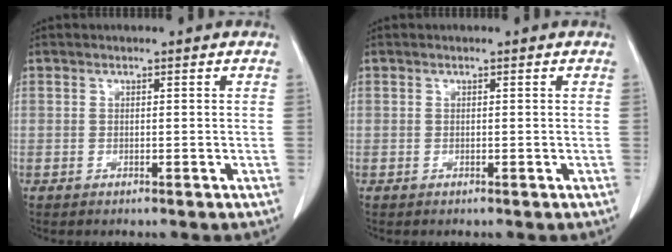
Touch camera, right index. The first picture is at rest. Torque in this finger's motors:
{"motor_torque": [0.00, 0.00, 0.00, 0.00]}